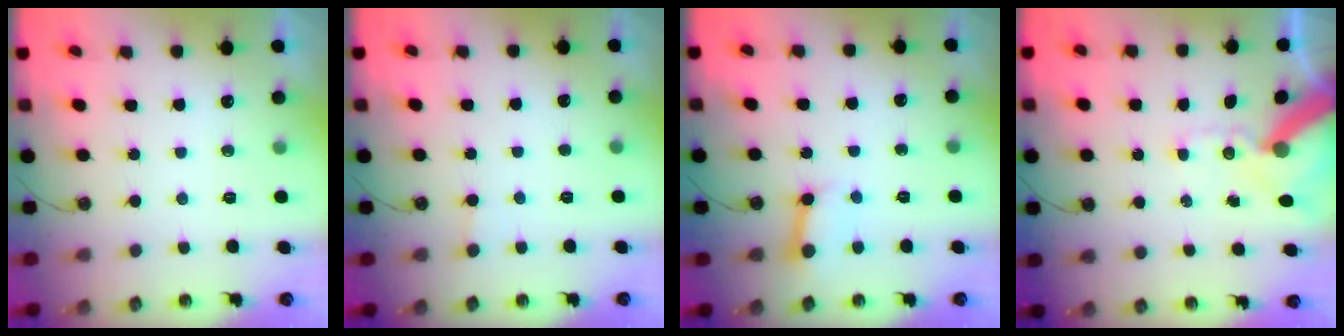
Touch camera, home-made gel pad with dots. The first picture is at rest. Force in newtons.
{"total": 1.7, "press": 1.7, "slide": 0.3}
{"total": 6.9, "press": 6.8, "slide": 1.0}
{"total": 12.6, "press": 12.5, "slide": 1.8}